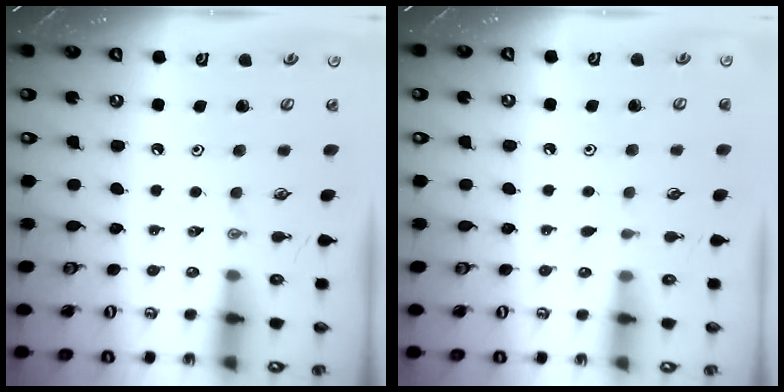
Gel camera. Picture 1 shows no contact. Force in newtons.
{"total": 1.4, "press": 1.4, "slide": 0.2}